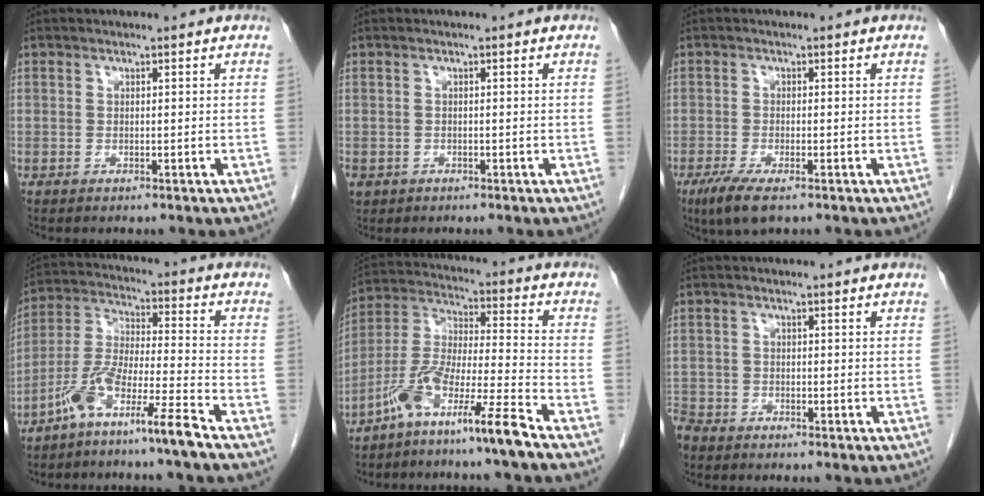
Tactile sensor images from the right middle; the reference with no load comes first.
{"total": 2.5, "force": [-1.4, 1.9, 0.6], "torque": [-0.015, -0.002, -0.020]}
{"total": 5.2, "force": [-3.3, 1.2, 3.8], "torque": [-0.076, -0.013, -0.054]}
{"total": 9.8, "force": [-7.2, -1.1, 6.6], "torque": [-0.141, -0.010, -0.140]}
{"total": 11.6, "force": [-8.4, -1.3, 7.9], "torque": [-0.163, -0.011, -0.159]}
{"total": 3.6, "force": [-3.3, 1.5, 0.5], "torque": [-0.014, -0.006, -0.065]}